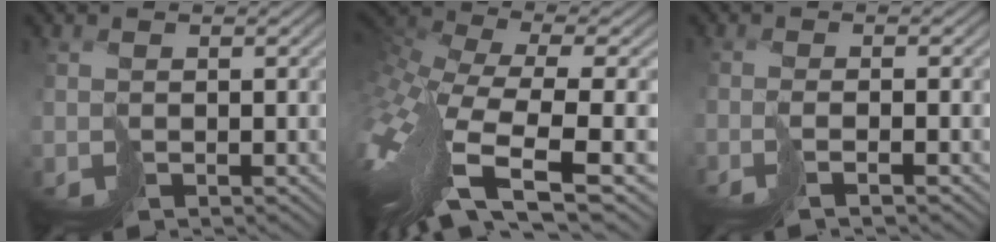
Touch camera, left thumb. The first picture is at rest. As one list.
[{"total": 13.8, "force": [-1.1, 5.4, 12.6], "torque": [-0.312, -0.036, 0.014]}, {"total": 1.5, "force": [-0.7, -0.5, 1.3], "torque": [-0.009, 0.005, -0.027]}]